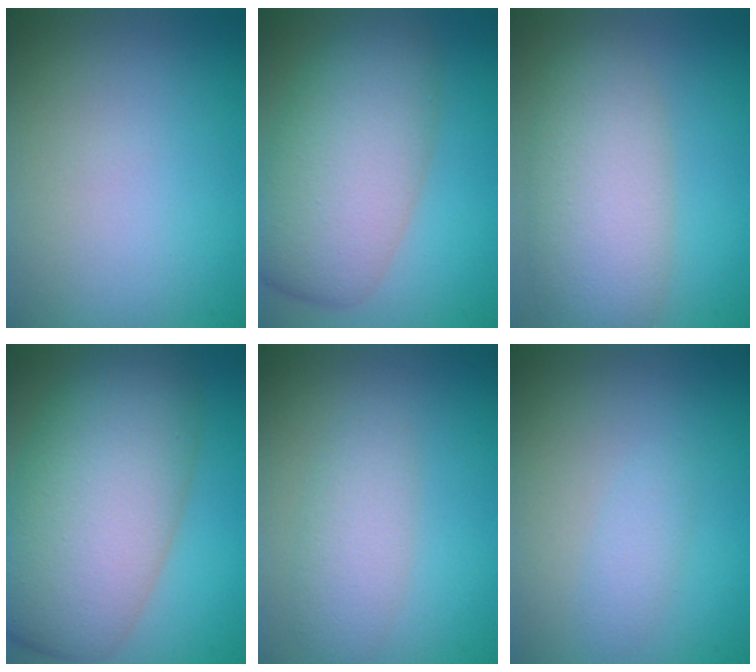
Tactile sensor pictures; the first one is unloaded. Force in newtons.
{"total": 8.9, "press": 8.8, "slide": 0.8}
{"total": 7.0, "press": 7.0, "slide": 0.3}
{"total": 12.4, "press": 12.4, "slide": 0.3}
{"total": 3.0, "press": 3.0, "slide": 0.1}
{"total": 1.4, "press": 1.4, "slide": 0.0}